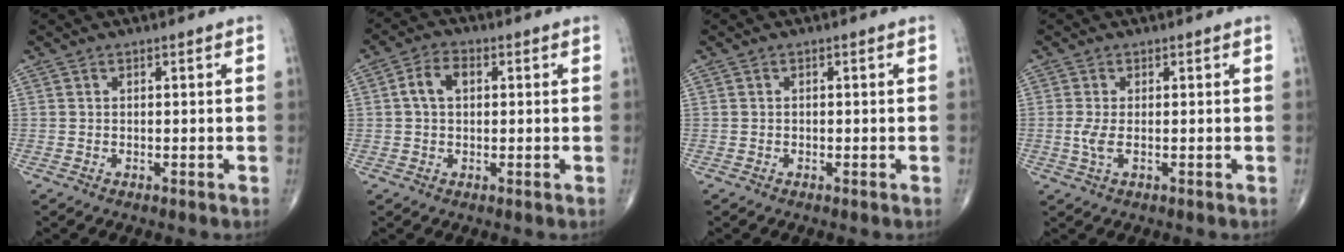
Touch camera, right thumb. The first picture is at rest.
{"total": 4.8, "force": [0.8, 3.1, 3.6], "torque": [-0.069, 0.014, 0.011]}
{"total": 0.0}
{"total": 2.6, "force": [-0.4, 0.9, 2.4], "torque": [-0.062, -0.007, -0.008]}